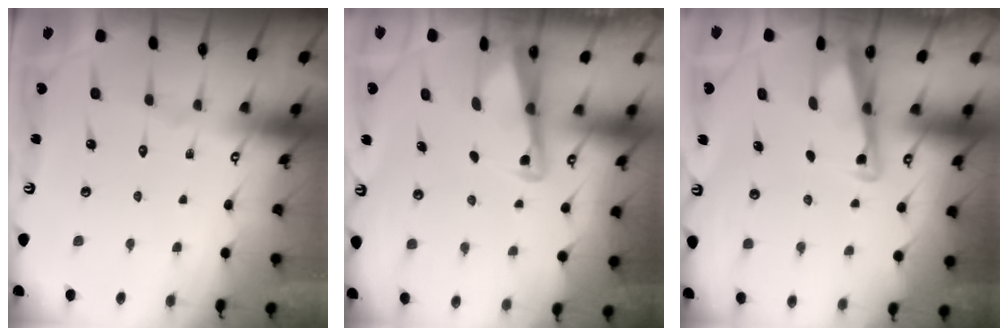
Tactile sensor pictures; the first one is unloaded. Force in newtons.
{"total": 3.0, "press": 2.9, "slide": 0.4}
{"total": 3.5, "press": 3.5, "slide": 0.3}